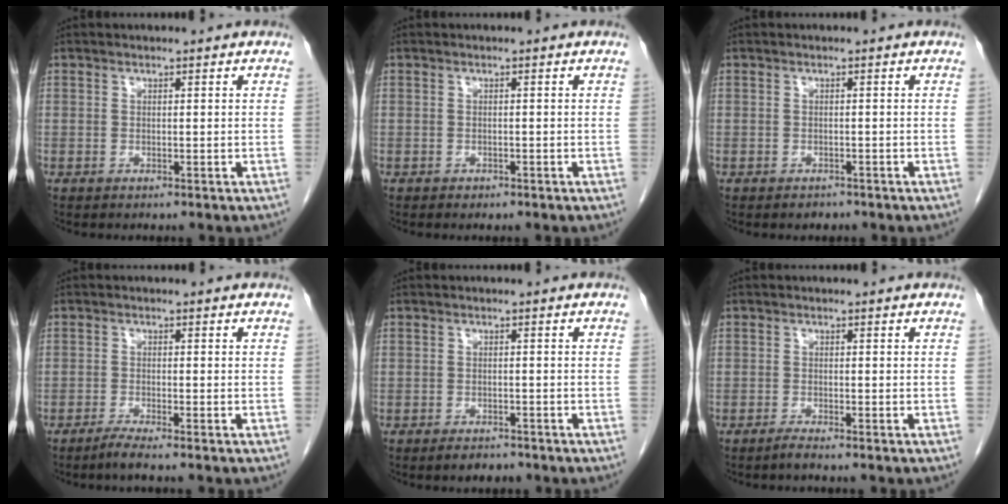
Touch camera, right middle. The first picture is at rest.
{"total": 0.6, "force": [-0.4, 0.4, 0.2], "torque": [-0.007, 0.001, -0.004]}
{"total": 1.2, "force": [-1.0, 0.7, 0.2], "torque": [-0.007, 0.000, -0.012]}
{"total": 2.1, "force": [-1.7, -0.5, 1.1], "torque": [-0.028, -0.004, -0.037]}
{"total": 2.3, "force": [-1.9, 0.9, 1.0], "torque": [-0.019, -0.001, -0.023]}
{"total": 1.1, "force": [-1.0, -0.2, 0.6], "torque": [-0.013, -0.002, -0.019]}